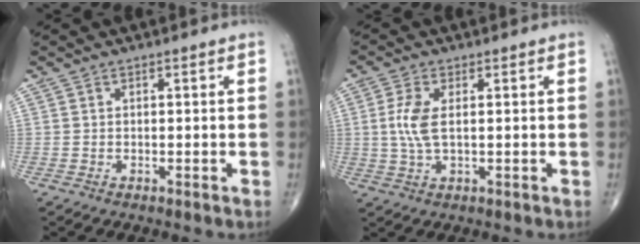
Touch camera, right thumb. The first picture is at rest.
{"total": 5.6, "force": [0.6, 2.4, 5.0], "torque": [-0.124, 0.000, 0.012]}